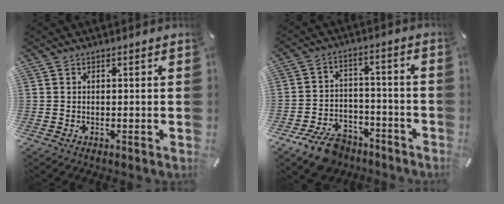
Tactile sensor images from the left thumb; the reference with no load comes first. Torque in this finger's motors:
{"motor_torque": [-0.27, 0.35, 0.73, 0.78, 0.02]}